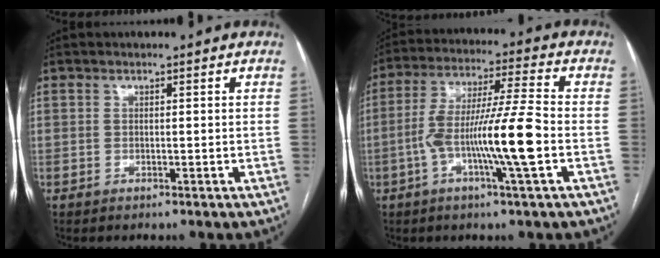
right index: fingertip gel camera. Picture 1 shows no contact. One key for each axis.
{"total": 13.2, "fx": -3.4, "fy": -0.5, "fz": 12.7, "tx": -0.240, "ty": 0.004, "tz": -0.066}